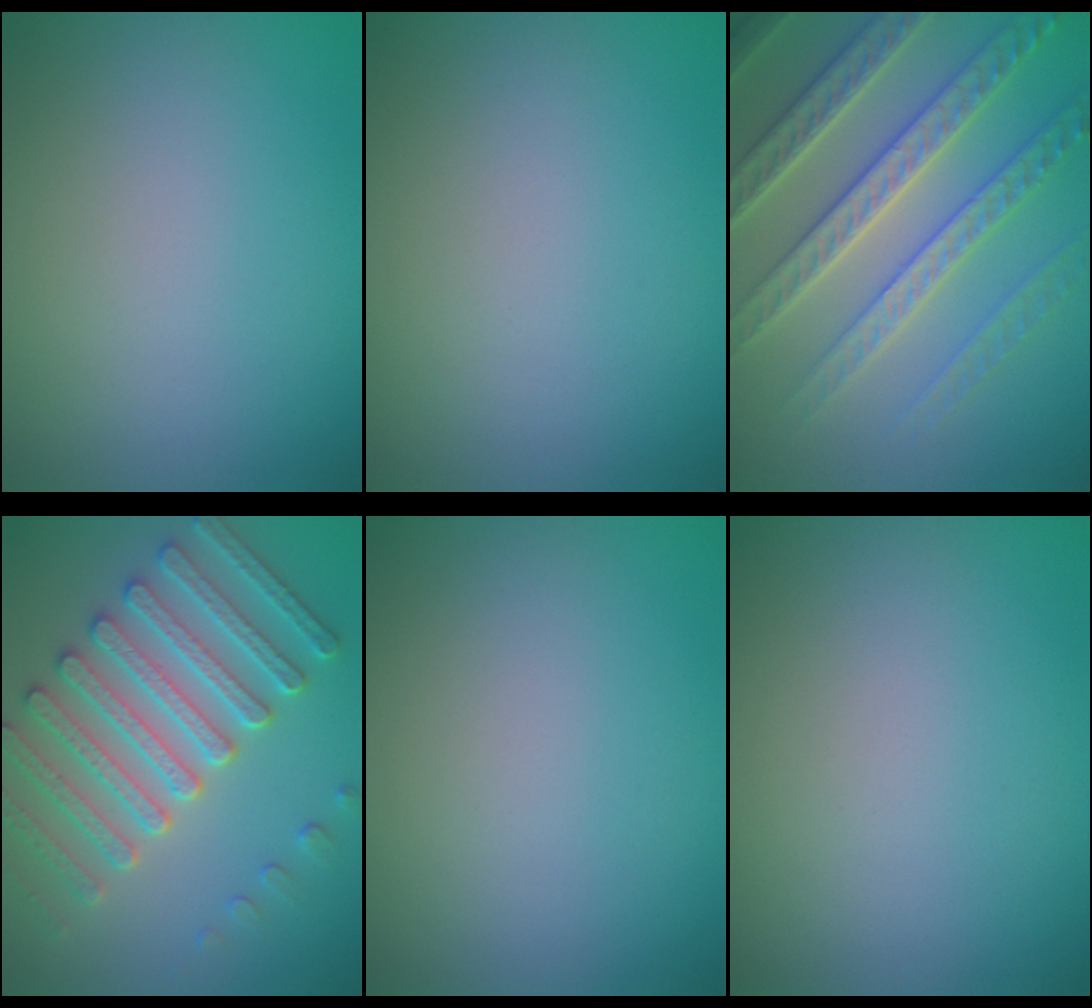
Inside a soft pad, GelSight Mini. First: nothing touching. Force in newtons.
{"total": 0.0}
{"total": 7.1, "press": 6.9, "slide": 1.7}
{"total": 6.1, "press": 5.6, "slide": 2.2}
{"total": 0.0}
{"total": 0.0}